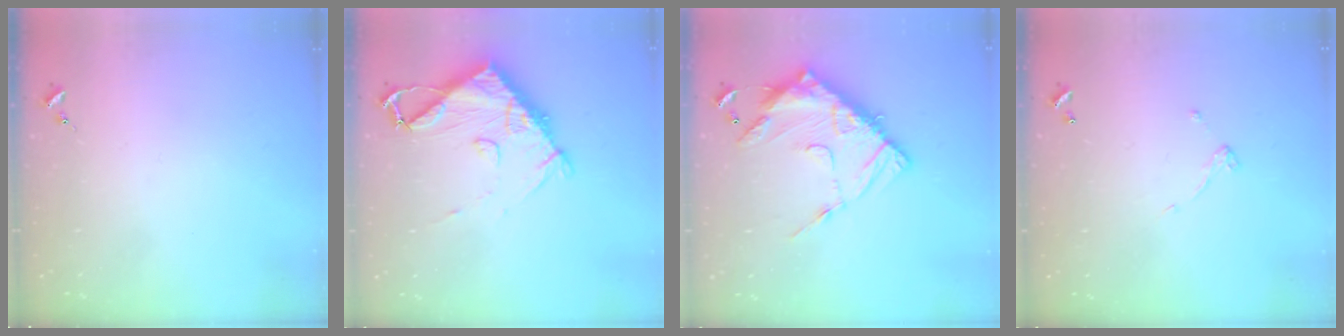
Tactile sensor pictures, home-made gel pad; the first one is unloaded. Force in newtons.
{"total": 10.9, "press": 10.8, "slide": 1.4}
{"total": 16.0, "press": 15.9, "slide": 1.5}
{"total": 4.4, "press": 4.4, "slide": 0.2}